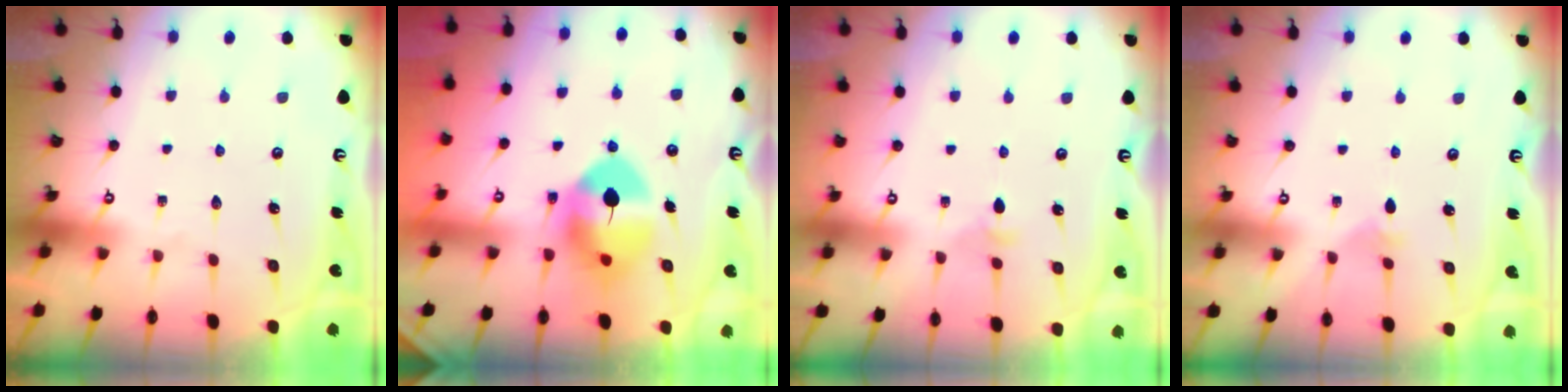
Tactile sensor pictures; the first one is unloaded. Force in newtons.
{"total": 10.0, "press": 9.9, "slide": 1.6}
{"total": 3.1, "press": 3.0, "slide": 0.7}
{"total": 2.4, "press": 2.4, "slide": 0.5}